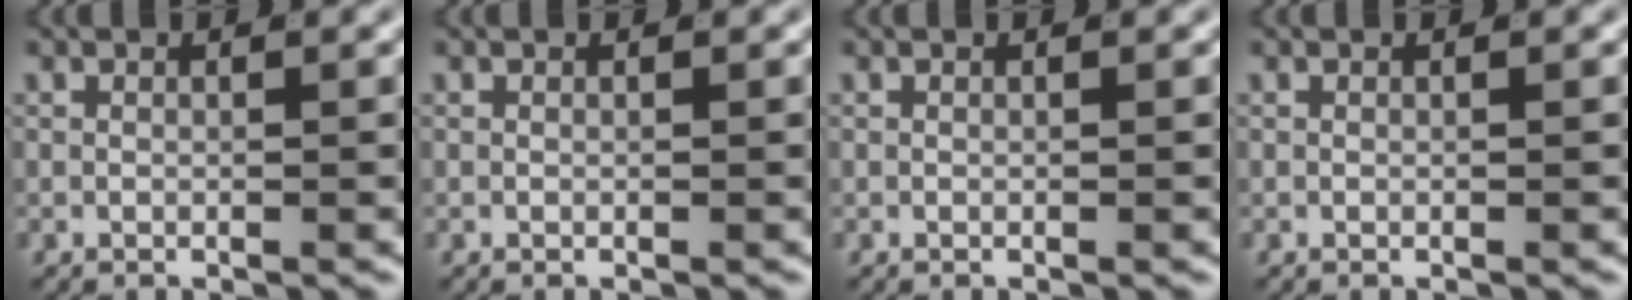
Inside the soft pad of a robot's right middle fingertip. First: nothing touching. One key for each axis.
{"total": 0.0}
{"total": 0.0}
{"total": 0.0}